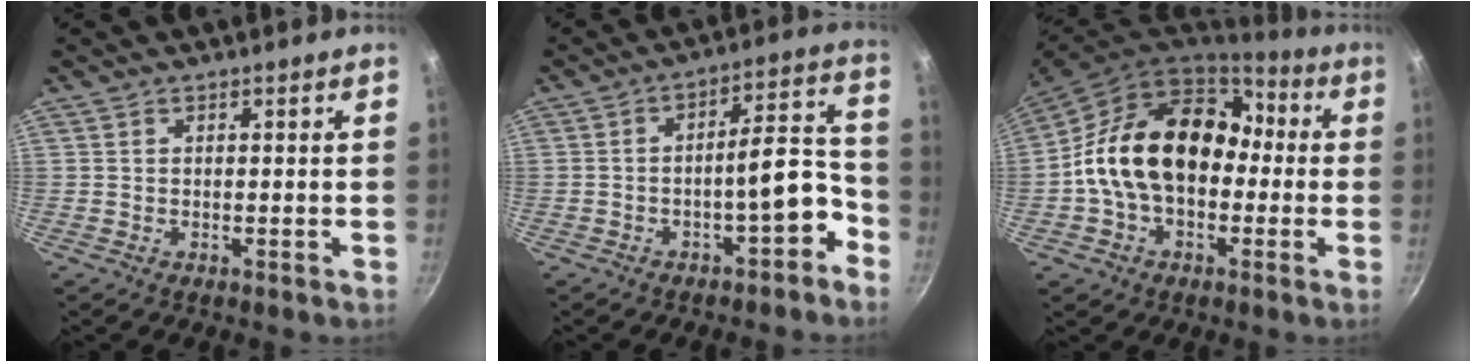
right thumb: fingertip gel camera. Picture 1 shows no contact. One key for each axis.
{"total": 9.7, "fx": -4.8, "fy": 3.5, "fz": 7.7, "tx": -0.081, "ty": 0.073, "tz": -0.062}
{"total": 19.6, "fx": -0.2, "fy": 14.0, "fz": 13.7, "tx": -0.201, "ty": 0.052, "tz": -0.012}